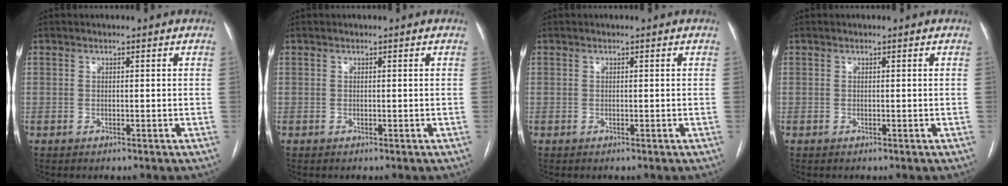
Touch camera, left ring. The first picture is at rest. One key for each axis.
{"total": 0.0}
{"total": 0.0}
{"total": 0.0}